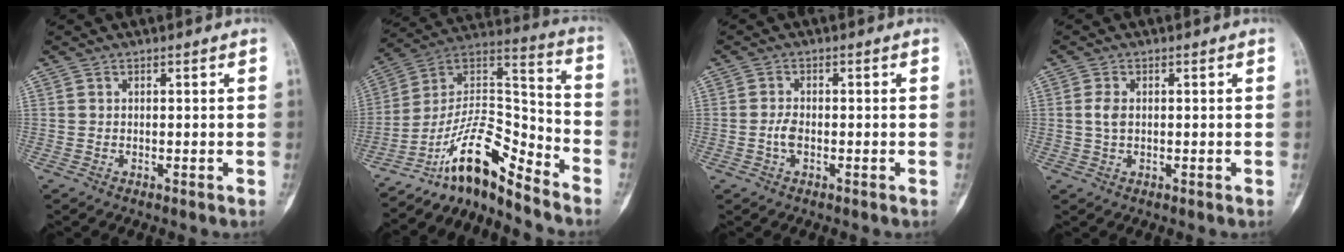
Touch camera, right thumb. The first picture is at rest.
{"total": 14.1, "force": [-11.3, 3.8, 7.6], "torque": [-0.117, 0.124, -0.206]}
{"total": 2.3, "force": [-0.6, 1.1, 1.9], "torque": [-0.042, 0.007, -0.014]}
{"total": 2.2, "force": [0.2, 1.3, 1.8], "torque": [-0.037, 0.002, 0.000]}